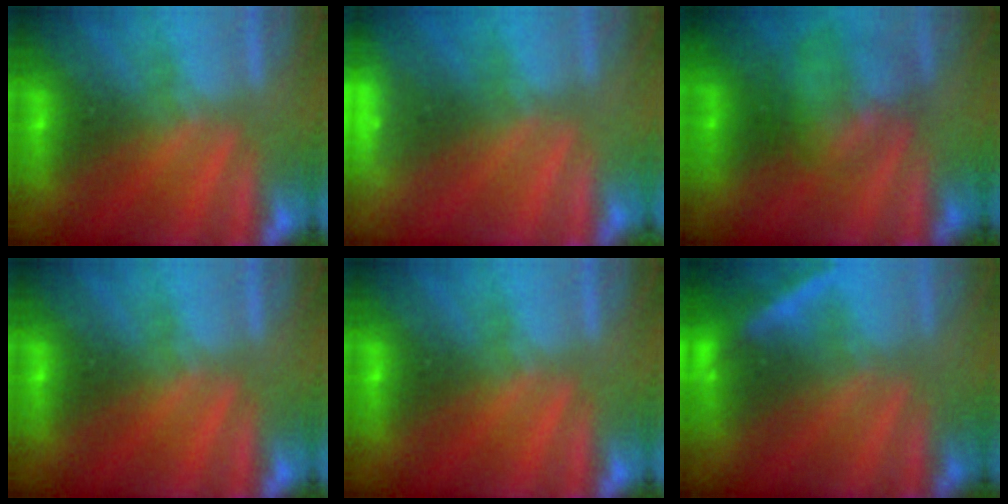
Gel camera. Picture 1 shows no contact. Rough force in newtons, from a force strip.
{"total": 3.3}
{"total": 2.3}
{"total": 0.0}
{"total": 0.0}
{"total": 2.2}